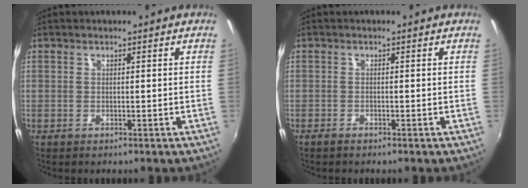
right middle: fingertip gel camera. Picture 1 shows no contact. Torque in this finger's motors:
{"motor_torque": [-0.18, -0.03, 0.04, 0.00]}